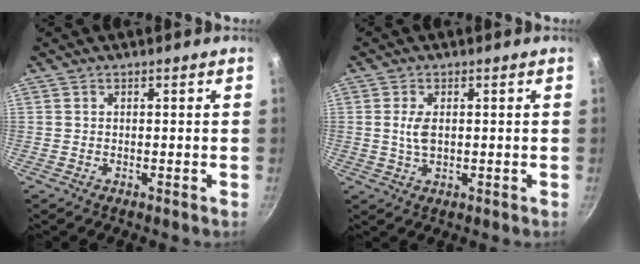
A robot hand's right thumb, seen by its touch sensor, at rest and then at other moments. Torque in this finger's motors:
{"motor_torque": [-0.39, 0.13, -0.13, -0.20, 0.14]}